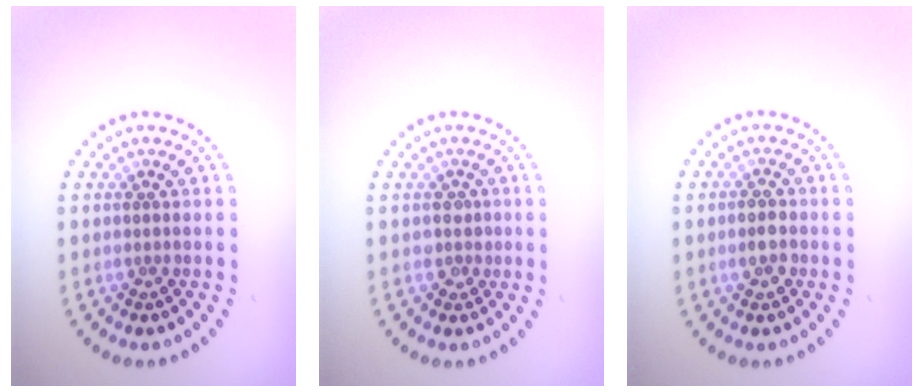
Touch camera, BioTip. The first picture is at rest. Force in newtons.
{"total": 1.3, "press": 1.1, "slide": 0.7}
{"total": 1.8, "press": 1.8, "slide": 0.2}